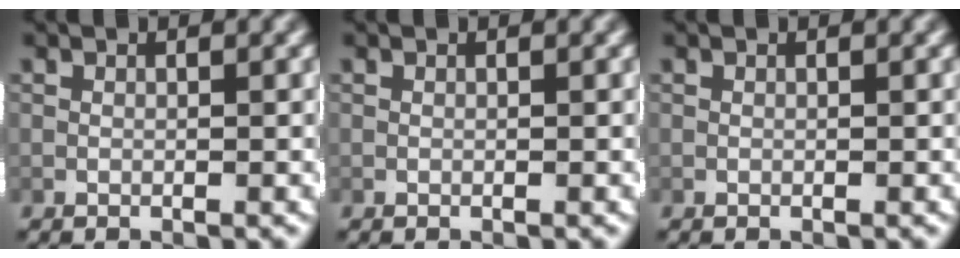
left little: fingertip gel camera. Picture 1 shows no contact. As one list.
[{"total": 0.0}, {"total": 0.0}]